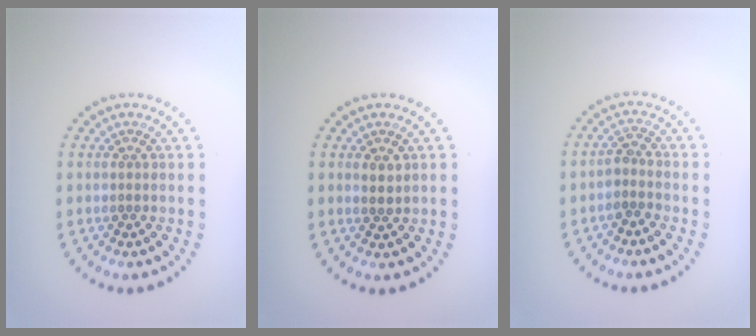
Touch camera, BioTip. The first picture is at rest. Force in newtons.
{"total": 1.1, "press": 1.0, "slide": 0.5}
{"total": 1.8, "press": 1.5, "slide": 0.9}